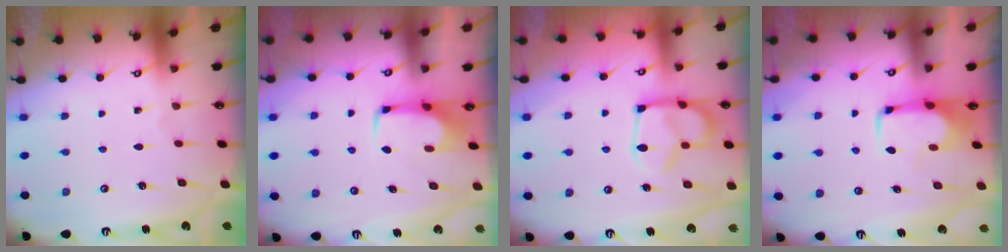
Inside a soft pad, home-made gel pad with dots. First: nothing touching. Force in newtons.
{"total": 1.9, "press": 1.8, "slide": 0.6}
{"total": 6.9, "press": 6.8, "slide": 1.3}
{"total": 1.6, "press": 1.5, "slide": 0.4}